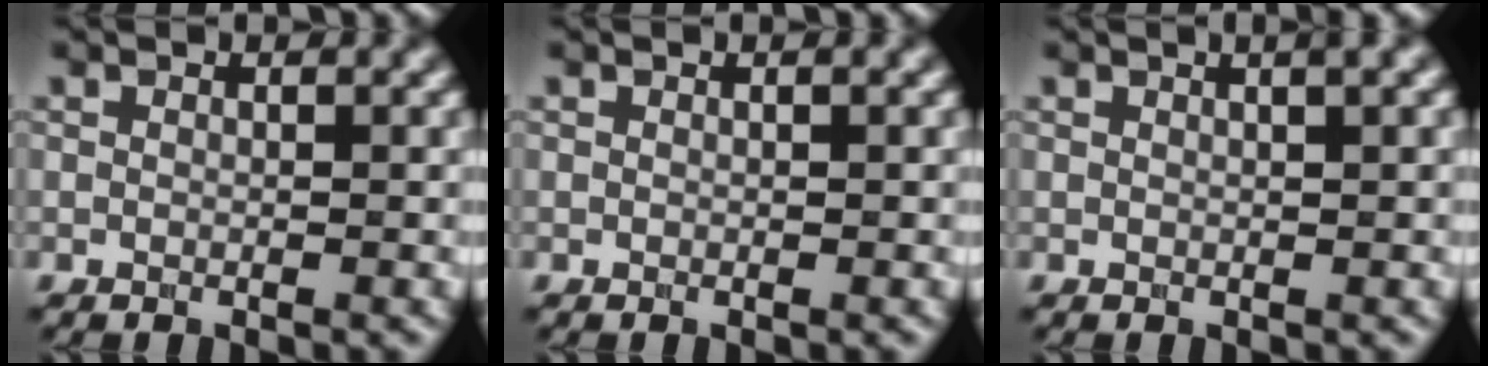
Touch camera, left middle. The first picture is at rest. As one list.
[{"total": 0.0}, {"total": 1.5, "force": [0.8, 0.3, 1.3], "torque": [-0.017, 0.003, 0.005]}]